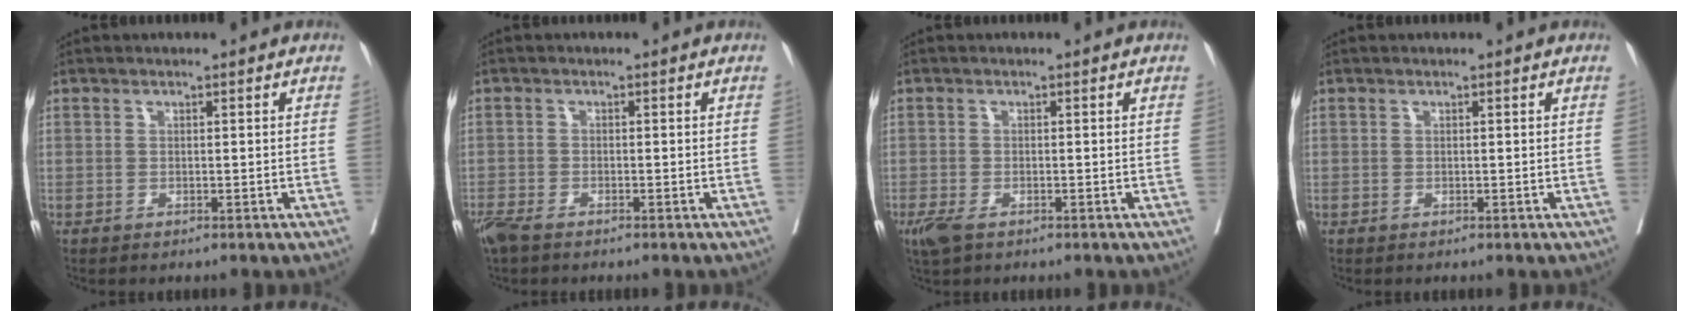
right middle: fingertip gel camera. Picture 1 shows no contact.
{"total": 3.7, "force": [-3.0, 1.1, 2.0], "torque": [-0.045, -0.011, -0.057]}
{"total": 3.2, "force": [-2.0, 1.3, 2.1], "torque": [-0.050, -0.010, -0.033]}
{"total": 0.0}